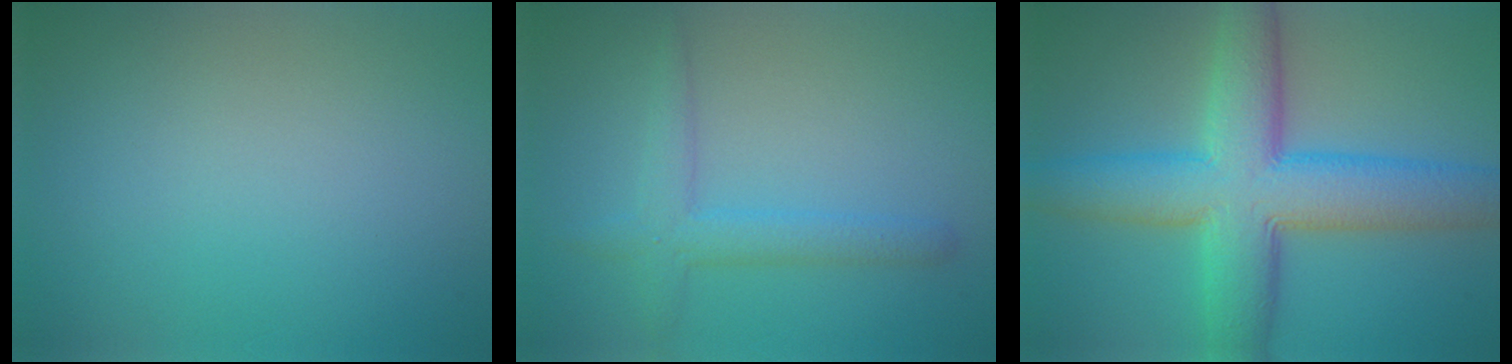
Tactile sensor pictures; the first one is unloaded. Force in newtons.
{"total": 2.7, "press": 2.7, "slide": 0.2}
{"total": 9.7, "press": 9.7, "slide": 0.1}